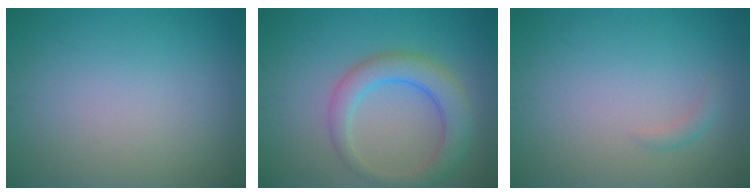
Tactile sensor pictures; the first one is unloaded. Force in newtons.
{"total": 4.4, "press": 4.4, "slide": 0.2}
{"total": 0.8, "press": 0.8, "slide": 0.1}